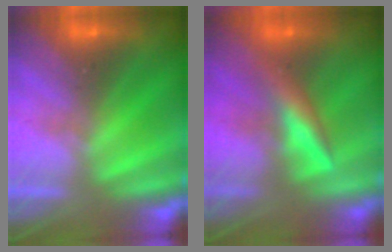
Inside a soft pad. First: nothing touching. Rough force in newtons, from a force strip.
{"total": 2.4}